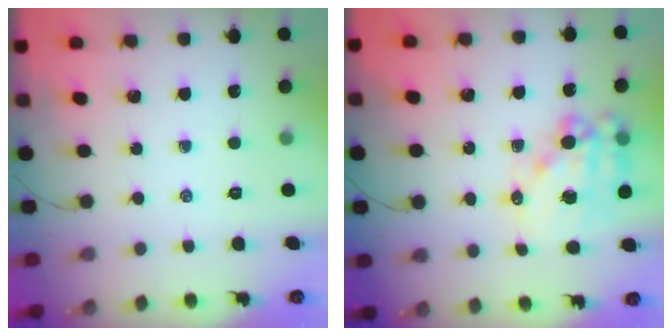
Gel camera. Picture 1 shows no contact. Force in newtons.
{"total": 14.6, "press": 14.2, "slide": 3.2}